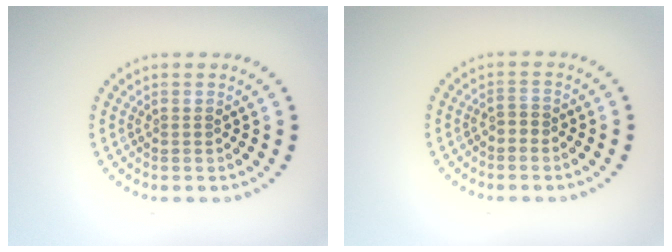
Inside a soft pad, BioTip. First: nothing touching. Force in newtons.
{"total": 0.9, "press": 0.8, "slide": 0.5}